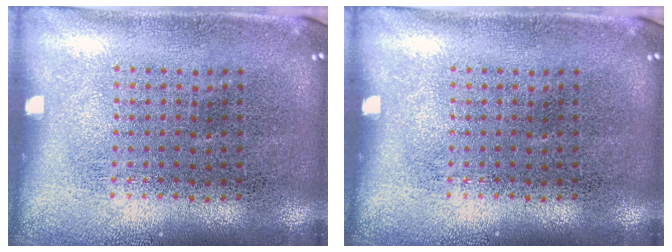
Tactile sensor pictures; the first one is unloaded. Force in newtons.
{"total": 0.0}